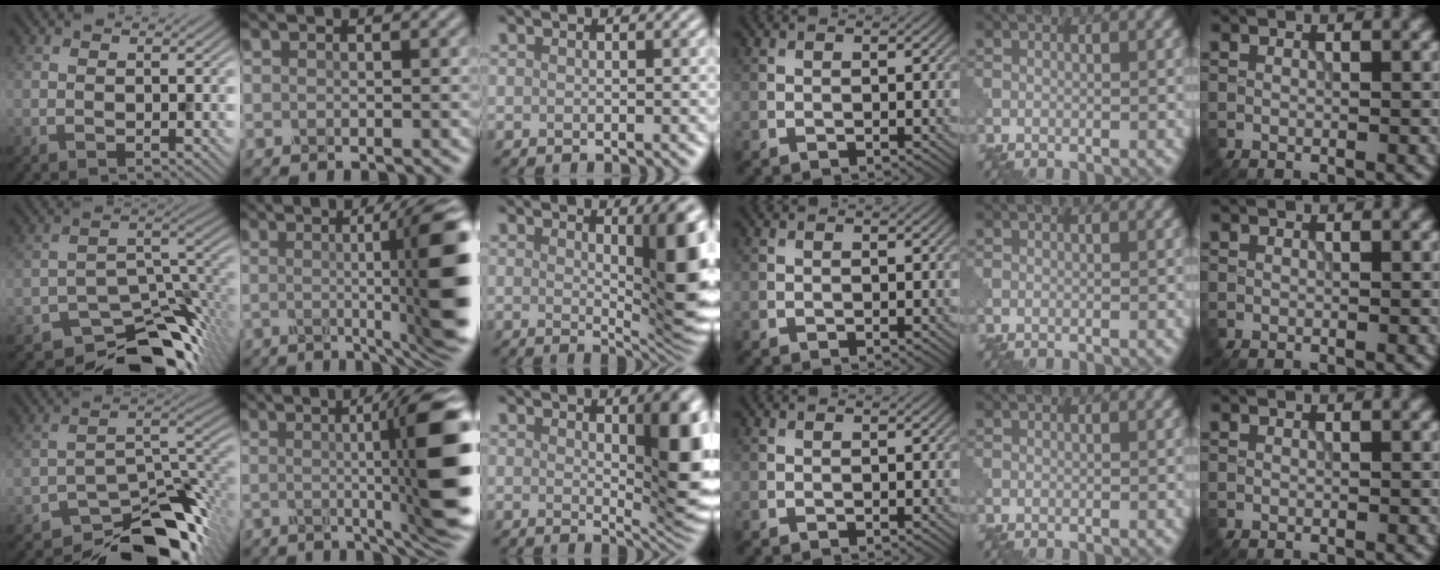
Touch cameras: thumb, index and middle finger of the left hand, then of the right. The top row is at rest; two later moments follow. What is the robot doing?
{"motion": "shake", "object": "sieve"}